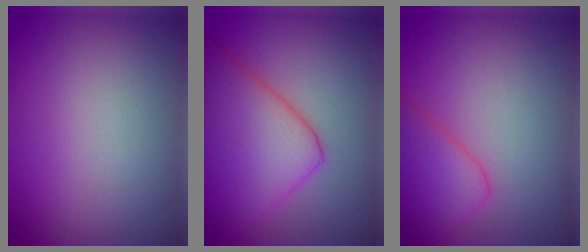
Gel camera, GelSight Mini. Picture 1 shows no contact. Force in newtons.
{"total": 9.1, "press": 9.1, "slide": 0.4}
{"total": 4.1, "press": 4.1, "slide": 0.2}